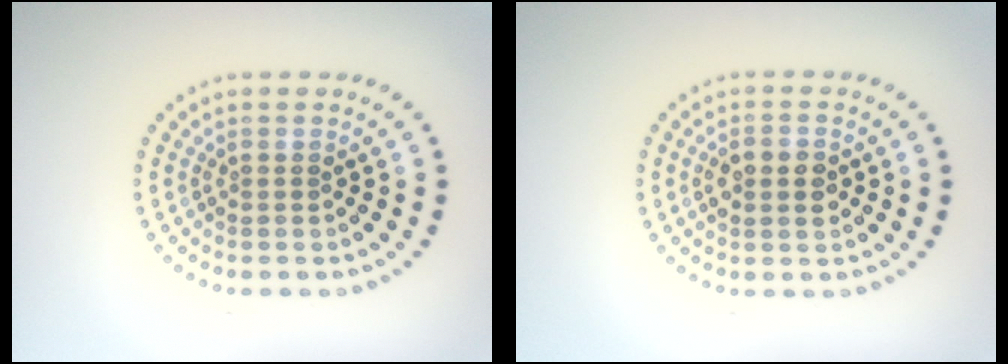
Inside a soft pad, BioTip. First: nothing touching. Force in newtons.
{"total": 2.3, "press": 2.3, "slide": 0.0}